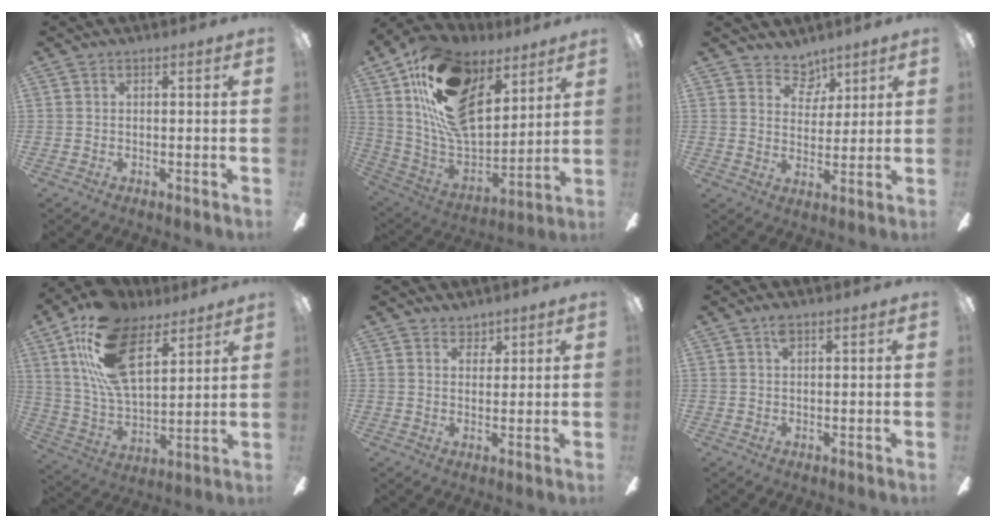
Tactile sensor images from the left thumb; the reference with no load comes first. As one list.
[{"total": 24.0, "force": [11.7, 13.5, 16.0], "torque": [-0.312, -0.053, 0.211]}, {"total": 6.4, "force": [4.9, 3.9, 1.5], "torque": [-0.016, -0.031, 0.089]}, {"total": 21.8, "force": [12.3, 10.8, 14.4], "torque": [-0.300, -0.041, 0.223]}, {"total": 3.5, "force": [2.8, 2.1, 0.2], "torque": [0.003, -0.012, 0.050]}, {"total": 1.8, "force": [1.1, 0.8, 1.2], "torque": [-0.027, 0.002, 0.020]}]